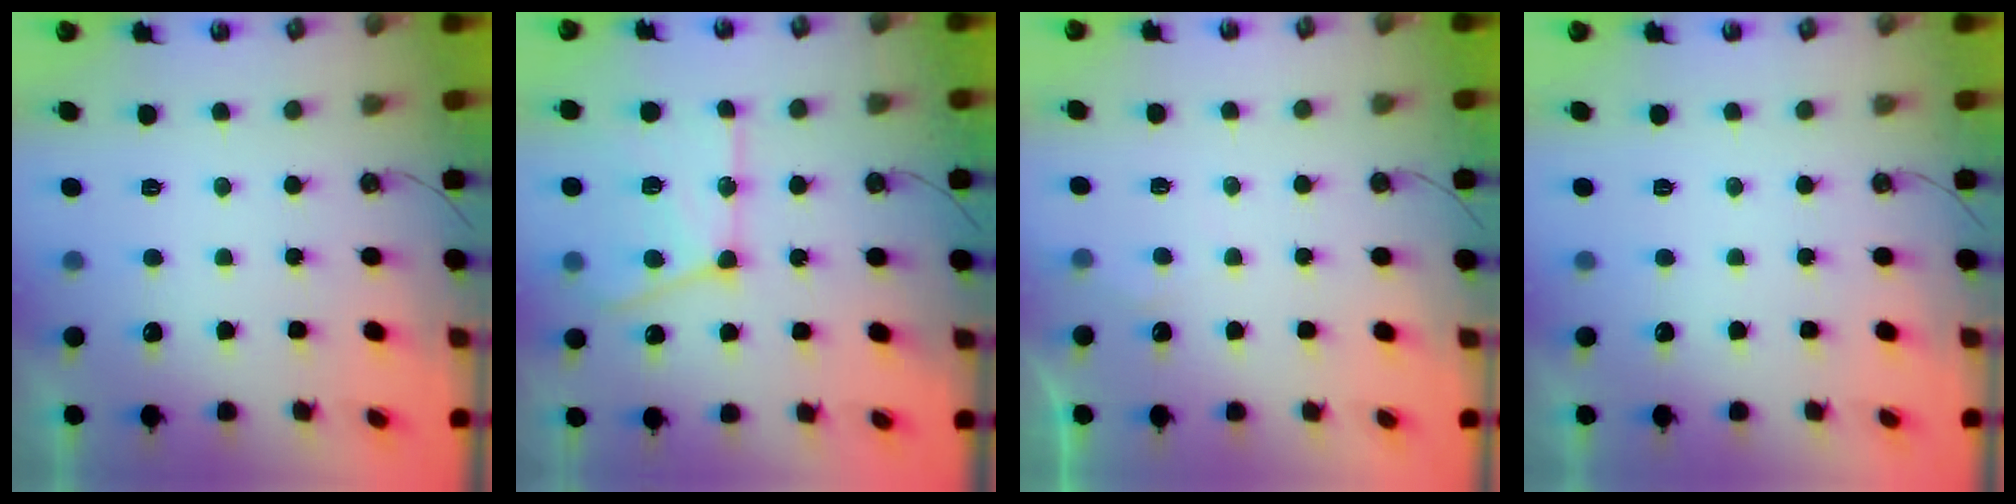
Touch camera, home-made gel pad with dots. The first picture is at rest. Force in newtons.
{"total": 18.4, "press": 18.3, "slide": 1.4}
{"total": 3.1, "press": 3.1, "slide": 0.4}
{"total": 0.0}